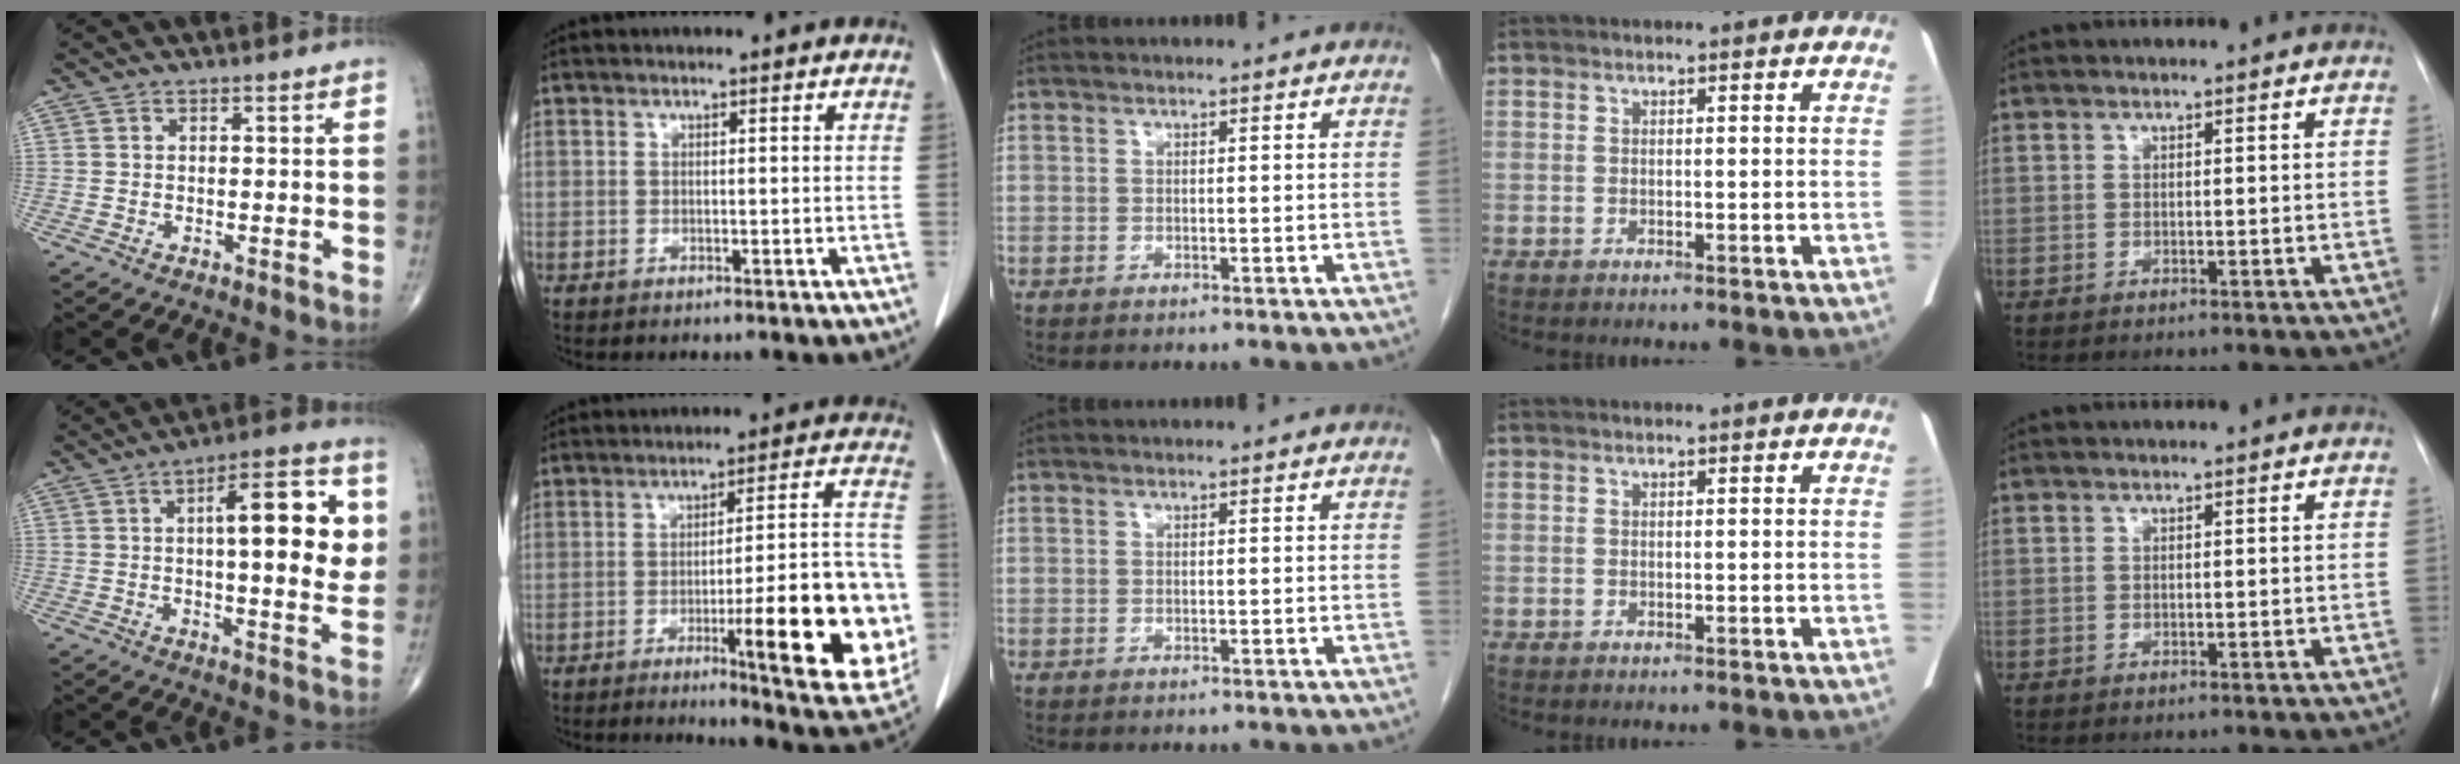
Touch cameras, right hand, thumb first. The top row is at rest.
{"thumb": {"total": 17.7, "force": [3.1, 5.6, 16.6], "torque": [-0.205, 0.007, 0.038]}, "index": {"total": 19.4, "force": [-4.9, 2.6, 18.5], "torque": [-0.193, 0.009, -0.056]}}